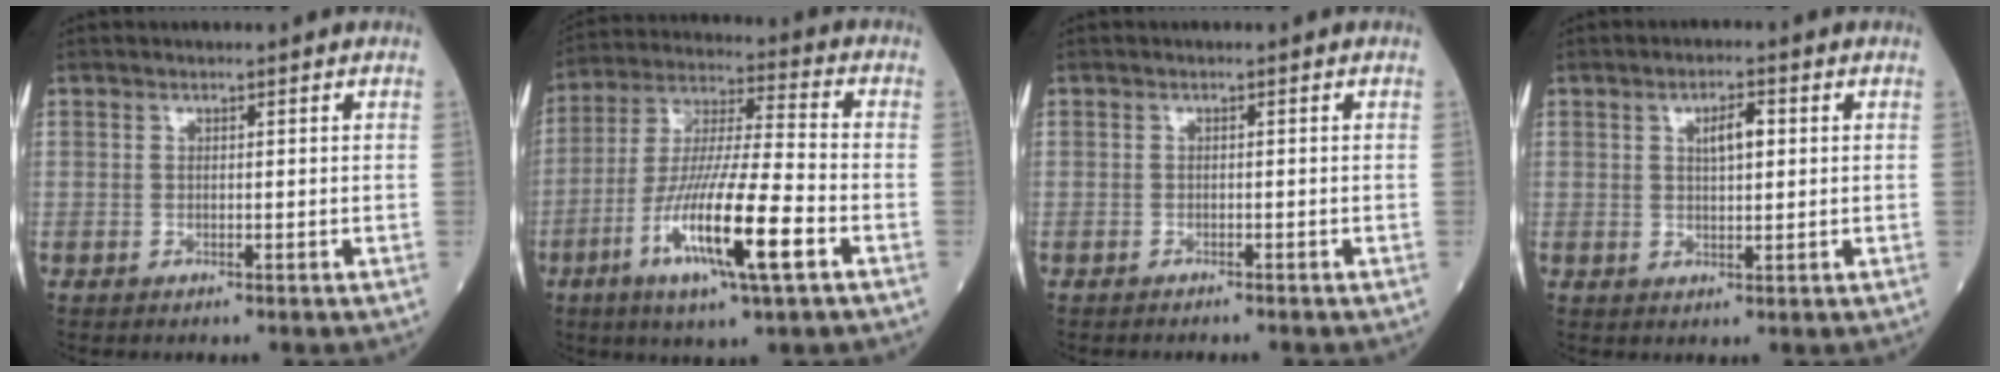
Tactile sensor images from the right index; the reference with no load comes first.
{"total": 16.2, "force": [-6.3, 1.1, 14.9], "torque": [-0.290, -0.020, -0.114]}
{"total": 1.4, "force": [-1.3, 0.1, 0.3], "torque": [-0.006, -0.001, -0.017]}
{"total": 3.6, "force": [1.1, 1.0, 3.3], "torque": [-0.055, 0.003, 0.017]}